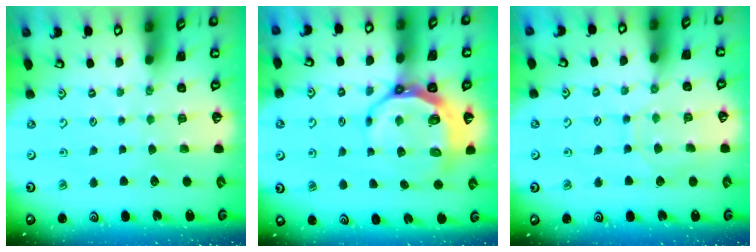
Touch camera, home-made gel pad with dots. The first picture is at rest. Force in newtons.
{"total": 10.3, "press": 9.6, "slide": 3.9}
{"total": 6.9, "press": 6.8, "slide": 0.7}